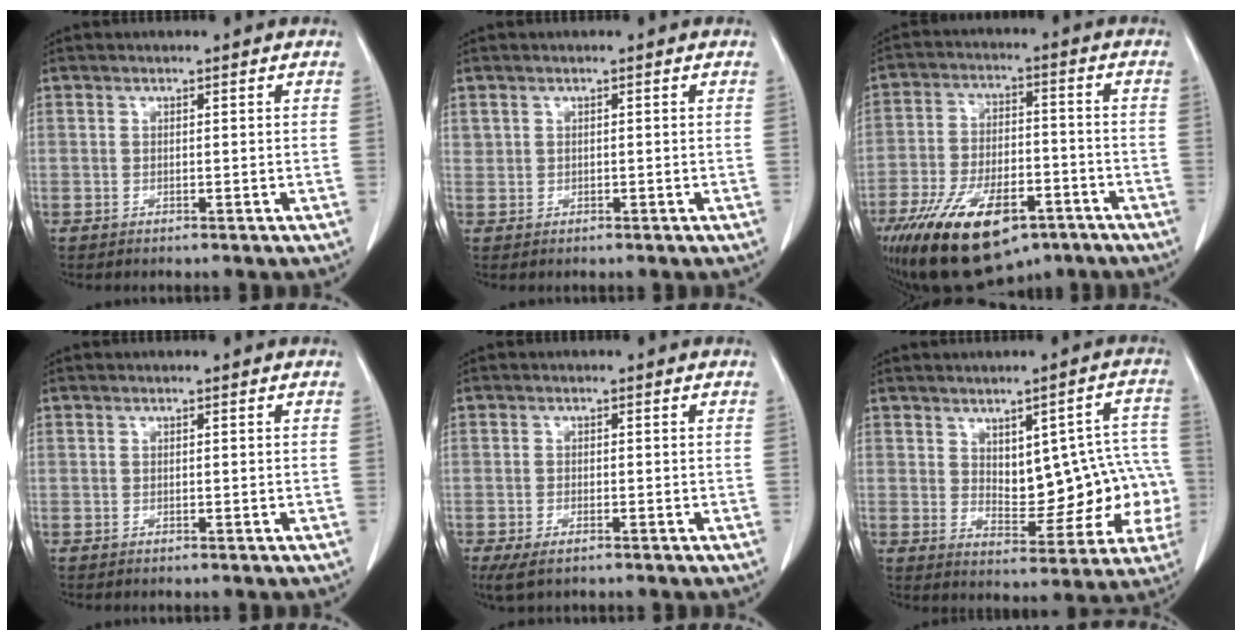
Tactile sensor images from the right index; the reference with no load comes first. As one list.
[{"total": 0.9, "force": [0.5, 0.7, 0.0], "torque": [0.011, 0.007, 0.010]}, {"total": 19.2, "force": [-11.6, 8.7, 12.6], "torque": [-0.249, -0.017, -0.191]}, {"total": 0.0}, {"total": 3.6, "force": [-2.3, 1.3, 2.3], "torque": [-0.046, -0.008, -0.035]}, {"total": 12.5, "force": [0.2, 5.9, 11.0], "torque": [-0.114, 0.028, 0.017]}]